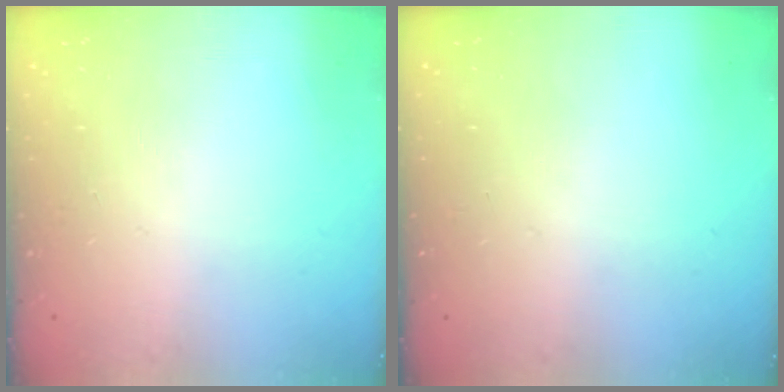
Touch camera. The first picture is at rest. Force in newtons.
{"total": 0.0}